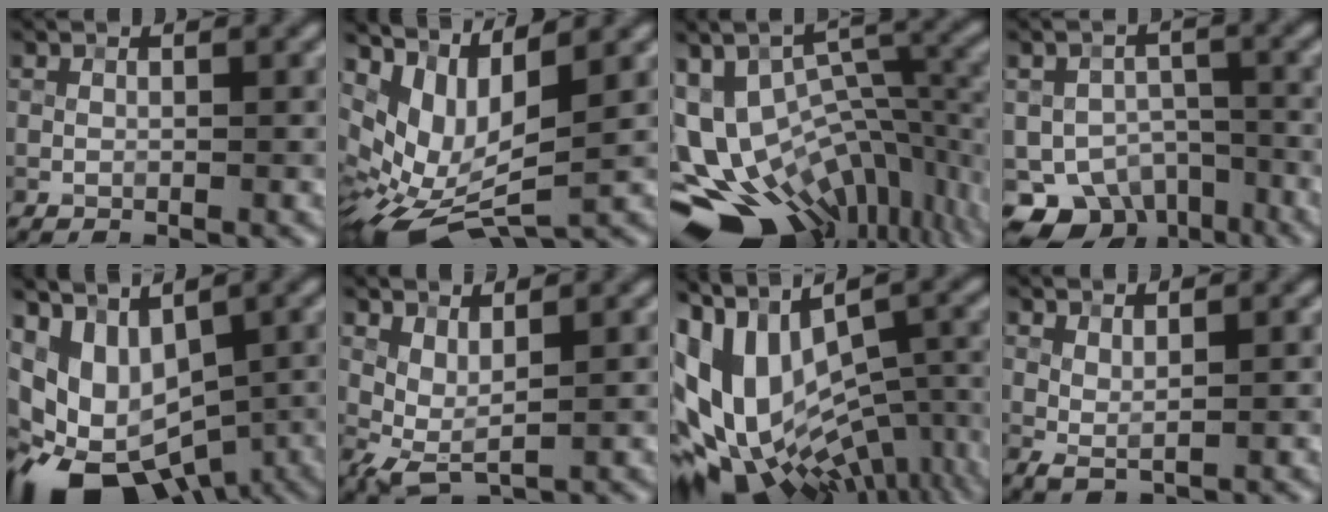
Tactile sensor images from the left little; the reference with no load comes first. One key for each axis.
{"total": 8.3, "fx": 1.0, "fy": 4.3, "fz": 7.0, "tx": -0.155, "ty": -0.021, "tz": 0.025}
{"total": 16.3, "fx": -5.5, "fy": 10.6, "fz": 11.0, "tx": -0.184, "ty": 0.013, "tz": -0.055}
{"total": 8.1, "fx": -5.2, "fy": 5.0, "fz": 3.6, "tx": -0.049, "ty": -0.015, "tz": -0.086}
{"total": 12.4, "fx": -4.6, "fy": 7.4, "fz": 8.9, "tx": -0.138, "ty": -0.011, "tz": -0.061}
{"total": 2.2, "fx": 1.2, "fy": 0.5, "fz": 1.7, "tx": -0.043, "ty": -0.008, "tz": 0.028}
{"total": 15.9, "fx": -2.2, "fy": 9.4, "fz": 12.7, "tx": -0.234, "ty": -0.007, "tz": -0.010}
{"total": 1.2, "fx": 1.0, "fy": 0.2, "fz": 0.7, "tx": -0.022, "ty": -0.001, "tz": 0.024}